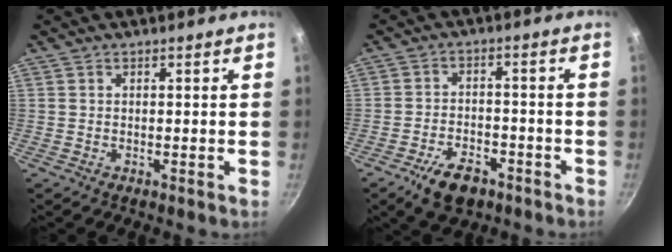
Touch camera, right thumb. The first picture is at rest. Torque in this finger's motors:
{"motor_torque": [0.62, 0.90, 0.72, -0.19, 0.05]}